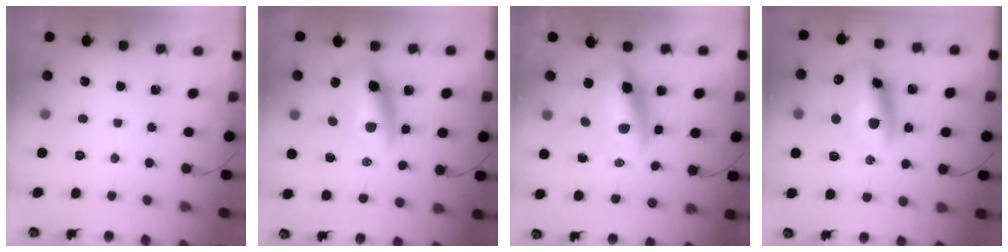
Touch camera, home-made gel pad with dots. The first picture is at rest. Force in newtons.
{"total": 11.0, "press": 10.7, "slide": 2.7}
{"total": 10.5, "press": 10.2, "slide": 2.4}
{"total": 14.1, "press": 13.7, "slide": 3.2}